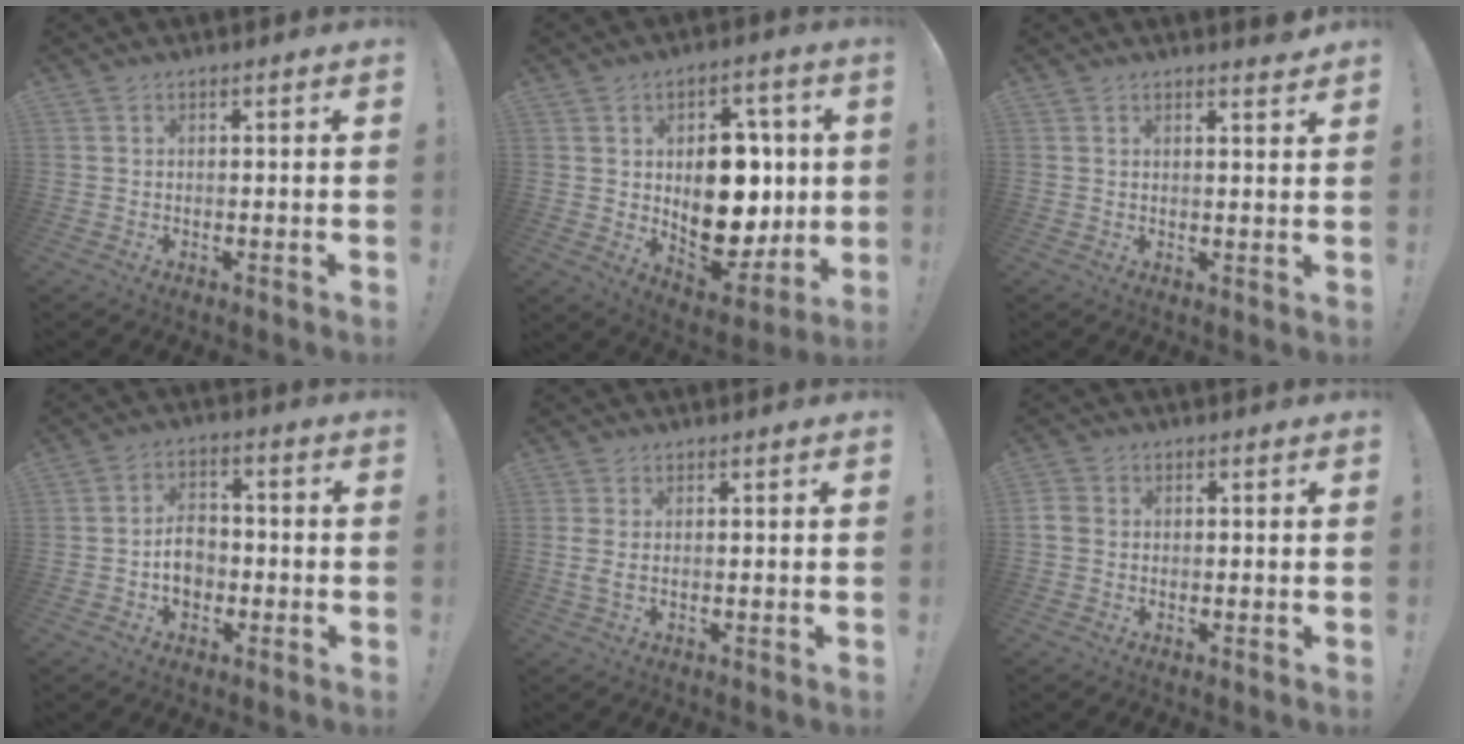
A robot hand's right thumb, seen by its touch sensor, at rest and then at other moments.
{"total": 17.7, "force": [1.3, 12.4, 12.5], "torque": [-0.164, -0.011, 0.037]}
{"total": 2.5, "force": [2.3, -0.4, 1.0], "torque": [-0.004, -0.023, 0.036]}
{"total": 7.4, "force": [-1.8, 5.5, 4.7], "torque": [-0.067, 0.011, -0.031]}
{"total": 2.2, "force": [0.4, 0.7, 2.1], "torque": [-0.034, -0.004, 0.008]}
{"total": 2.5, "force": [-0.5, 2.0, 1.4], "torque": [-0.033, 0.005, -0.008]}